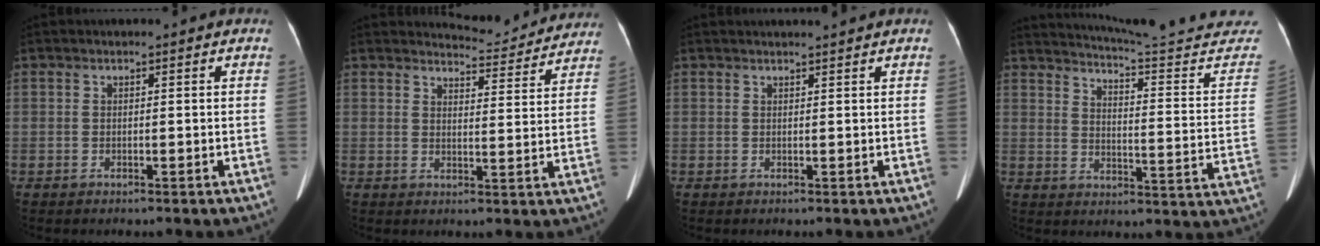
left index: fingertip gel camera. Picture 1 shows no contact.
{"total": 8.9, "force": [8.9, 1.0, 0.0], "torque": [0.006, -0.015, 0.099]}
{"total": 2.9, "force": [2.7, -0.5, 0.9], "torque": [-0.012, 0.012, 0.037]}
{"total": 25.7, "force": [24.6, -0.3, 7.5], "torque": [-0.106, -0.127, 0.294]}